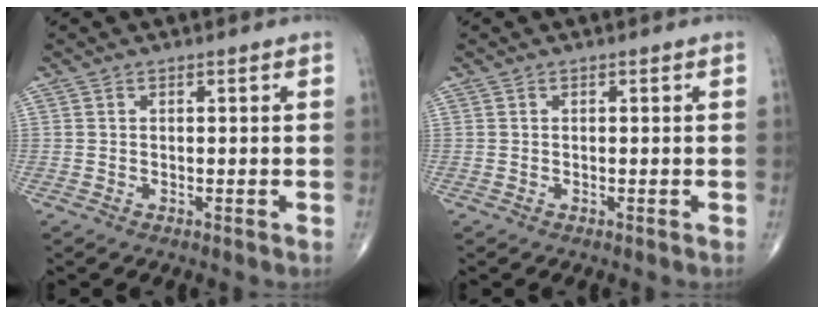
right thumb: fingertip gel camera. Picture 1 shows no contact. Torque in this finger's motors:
{"motor_torque": [0.08, 0.08, -0.05, 0.03, 0.03]}